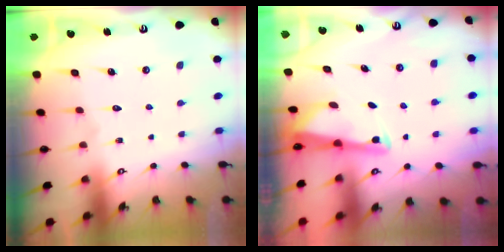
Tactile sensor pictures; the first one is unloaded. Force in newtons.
{"total": 2.7, "press": 2.7, "slide": 0.1}